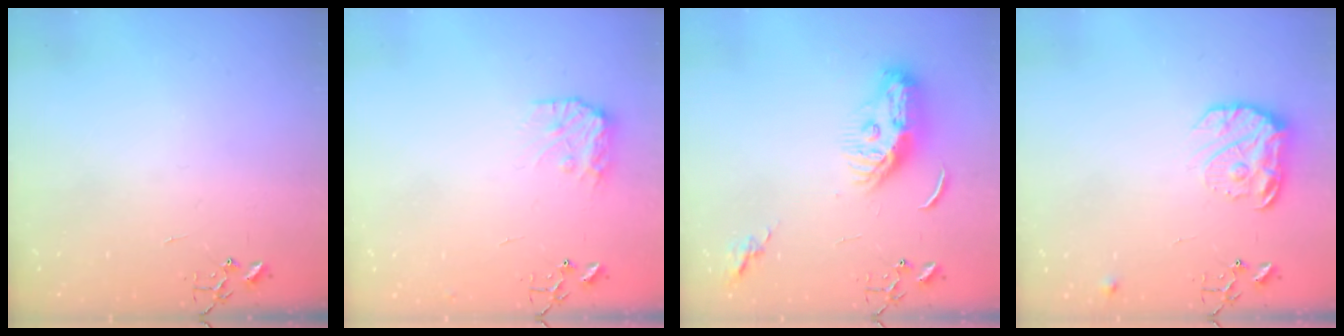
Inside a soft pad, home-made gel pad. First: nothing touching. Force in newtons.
{"total": 9.2, "press": 9.2, "slide": 0.3}
{"total": 10.2, "press": 10.1, "slide": 1.0}
{"total": 13.9, "press": 13.8, "slide": 1.0}